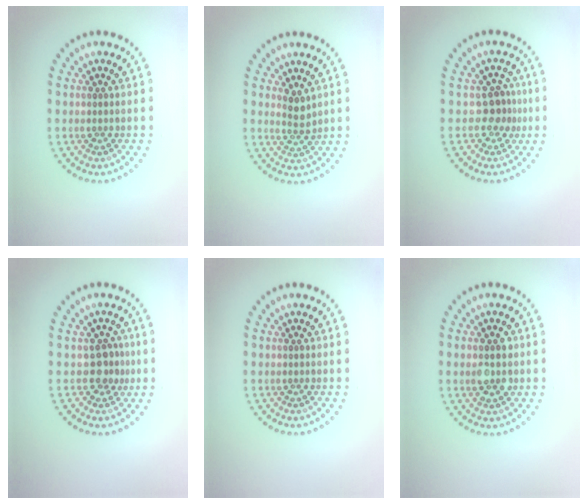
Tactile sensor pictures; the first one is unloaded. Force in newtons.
{"total": 1.7, "press": 1.4, "slide": 1.0}
{"total": 2.2, "press": 1.5, "slide": 1.6}
{"total": 2.0, "press": 1.7, "slide": 1.1}
{"total": 0.0}
{"total": 2.7, "press": 2.7, "slide": 0.1}